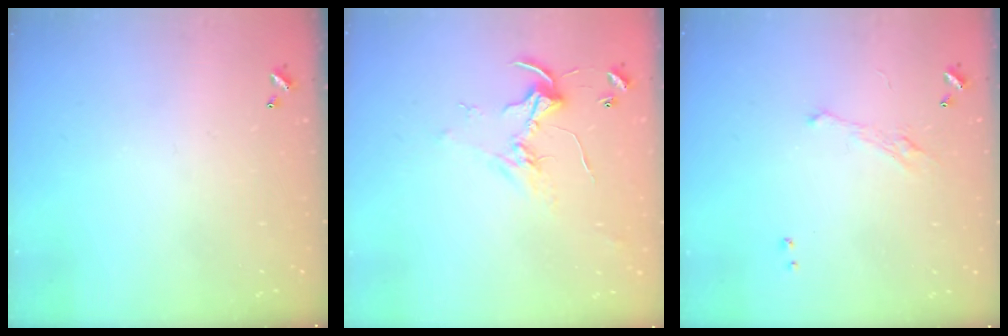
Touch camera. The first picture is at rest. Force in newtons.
{"total": 2.5, "press": 2.5, "slide": 0.2}
{"total": 2.0, "press": 1.9, "slide": 0.7}